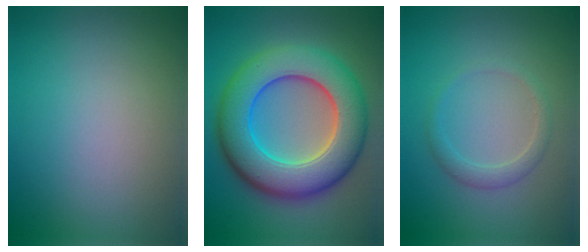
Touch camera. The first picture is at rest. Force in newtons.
{"total": 11.5, "press": 11.5, "slide": 0.7}
{"total": 1.7, "press": 1.7, "slide": 0.2}